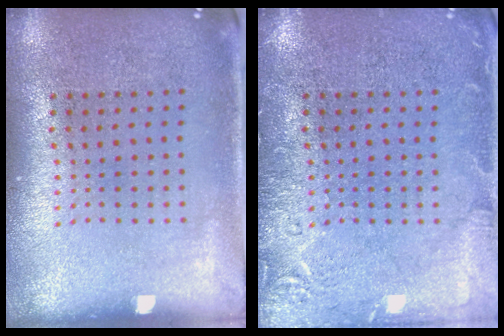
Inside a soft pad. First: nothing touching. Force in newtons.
{"total": 2.7, "press": 2.7, "slide": 0.5}